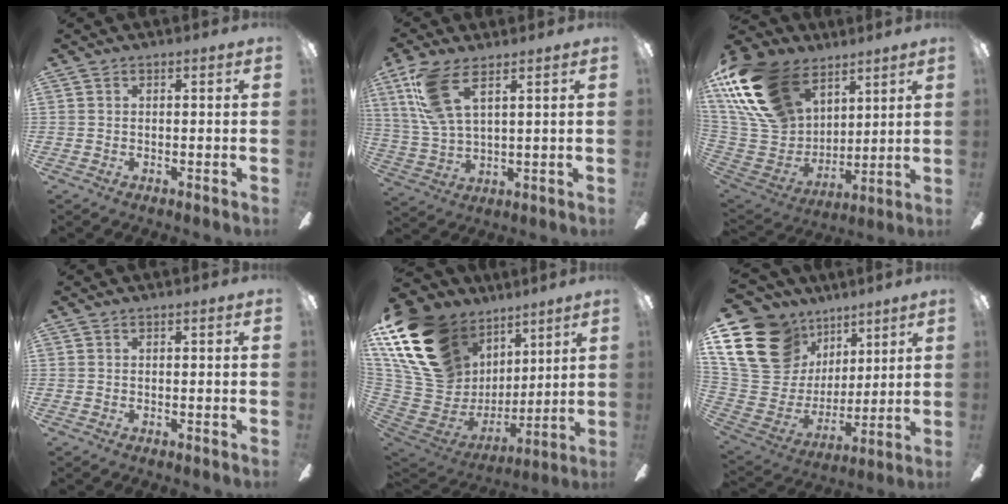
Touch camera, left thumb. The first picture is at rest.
{"total": 12.1, "force": [6.8, 4.4, 9.0], "torque": [-0.198, -0.014, 0.126]}
{"total": 24.5, "force": [13.9, 15.7, 12.8], "torque": [-0.298, -0.054, 0.261]}
{"total": 0.0}
{"total": 24.5, "force": [12.1, 17.1, 12.7], "torque": [-0.286, -0.058, 0.254]}
{"total": 23.0, "force": [10.9, 17.4, 10.4], "torque": [-0.230, -0.057, 0.220]}